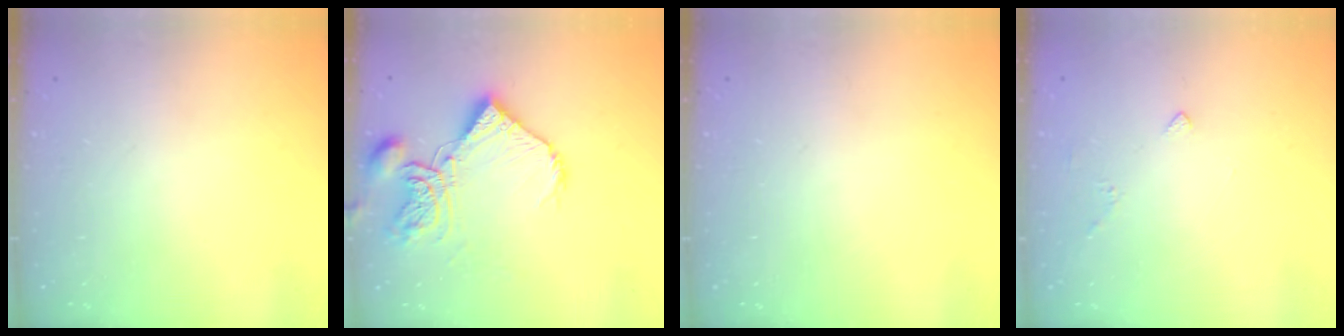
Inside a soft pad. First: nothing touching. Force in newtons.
{"total": 12.2, "press": 12.1, "slide": 1.5}
{"total": 0.0}
{"total": 2.0, "press": 2.0, "slide": 0.6}